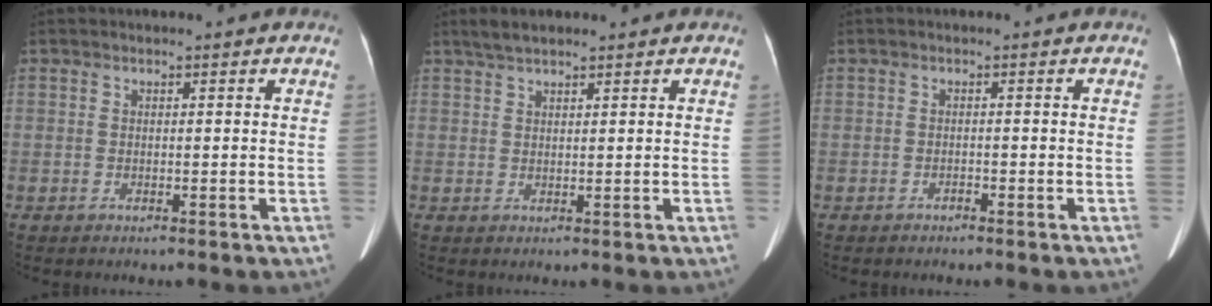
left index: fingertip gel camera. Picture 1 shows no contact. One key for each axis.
{"total": 2.8, "fx": 2.3, "fy": 0.6, "fz": 1.5, "tx": -0.033, "ty": 0.016, "tz": 0.044}
{"total": 0.6, "fx": -0.6, "fy": 0.1, "fz": 0.2, "tx": -0.005, "ty": -0.004, "tz": -0.012}